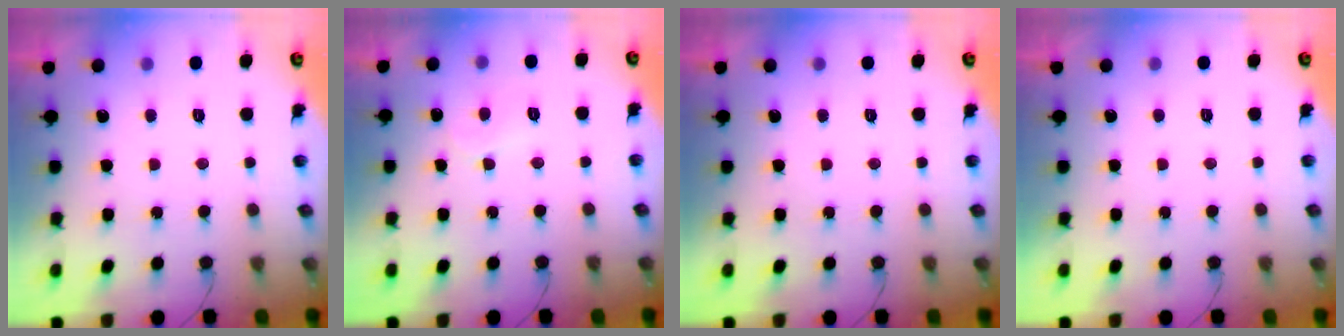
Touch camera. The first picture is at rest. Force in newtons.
{"total": 5.7, "press": 5.7, "slide": 0.8}
{"total": 0.0}
{"total": 1.8, "press": 1.8, "slide": 0.0}